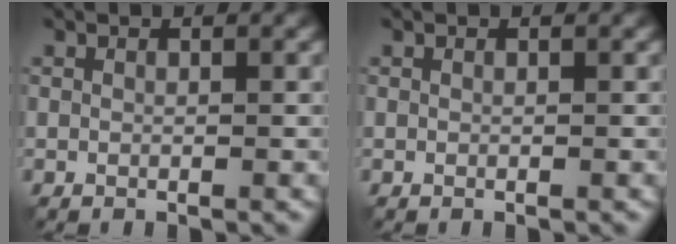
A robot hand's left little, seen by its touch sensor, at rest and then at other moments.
{"total": 0.0}